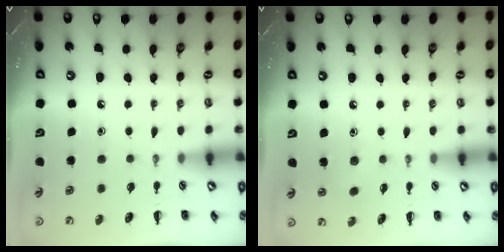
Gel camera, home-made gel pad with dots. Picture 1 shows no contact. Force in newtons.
{"total": 2.4, "press": 2.3, "slide": 0.8}